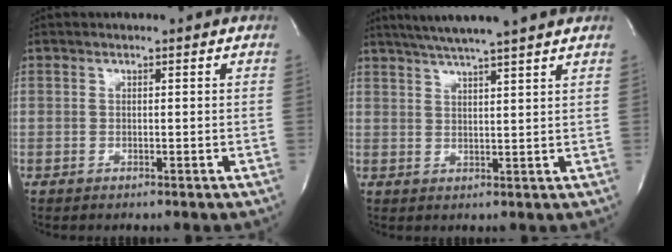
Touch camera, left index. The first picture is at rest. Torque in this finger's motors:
{"motor_torque": [0.30, -0.24, 0.15, 0.04]}